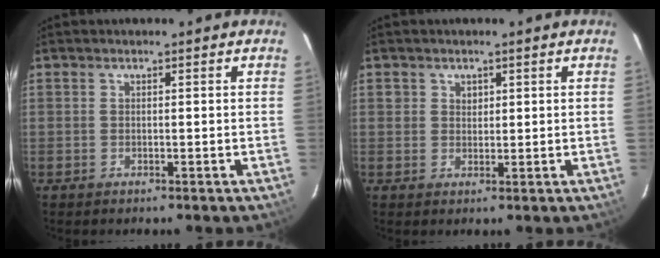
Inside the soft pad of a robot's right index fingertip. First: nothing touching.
{"total": 1.9, "force": [0.8, 1.7, 0.3], "torque": [-0.002, 0.006, 0.013]}